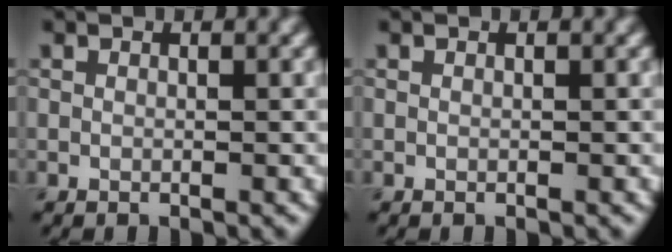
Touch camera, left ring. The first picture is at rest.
{"total": 0.0}